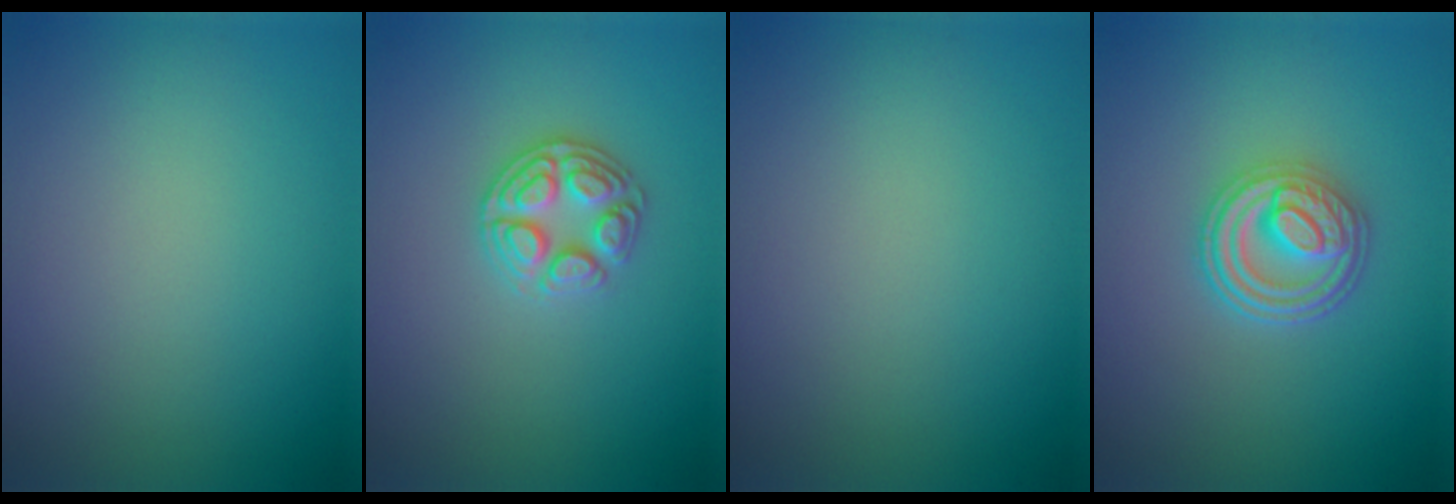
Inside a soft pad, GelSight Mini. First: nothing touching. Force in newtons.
{"total": 2.9, "press": 2.9, "slide": 0.1}
{"total": 0.0}
{"total": 4.6, "press": 3.7, "slide": 2.7}